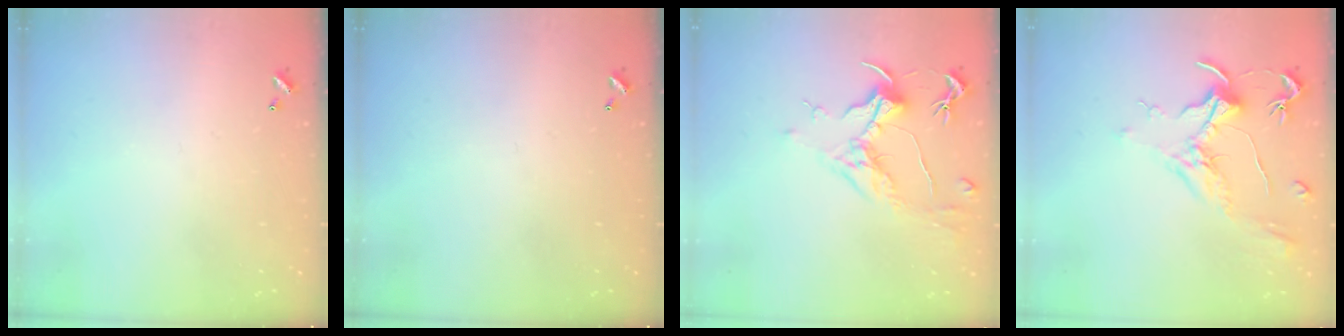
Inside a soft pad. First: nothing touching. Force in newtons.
{"total": 0.0}
{"total": 1.5, "press": 1.3, "slide": 0.8}
{"total": 1.9, "press": 1.7, "slide": 0.9}